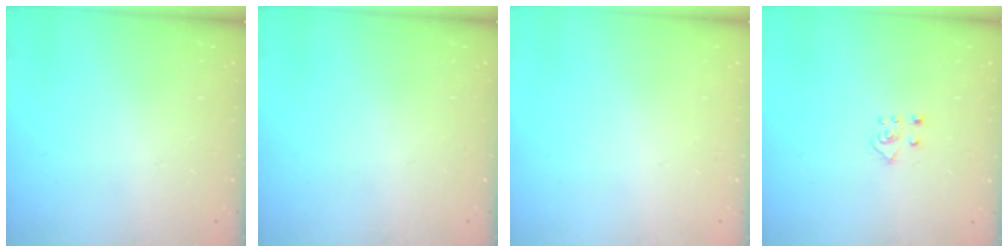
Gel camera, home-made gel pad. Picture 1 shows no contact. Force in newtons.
{"total": 0.0}
{"total": 0.0}
{"total": 5.0, "press": 4.9, "slide": 0.4}